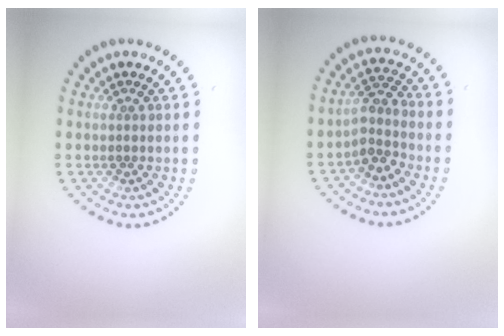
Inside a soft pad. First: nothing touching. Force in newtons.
{"total": 2.3, "press": 1.9, "slide": 1.4}